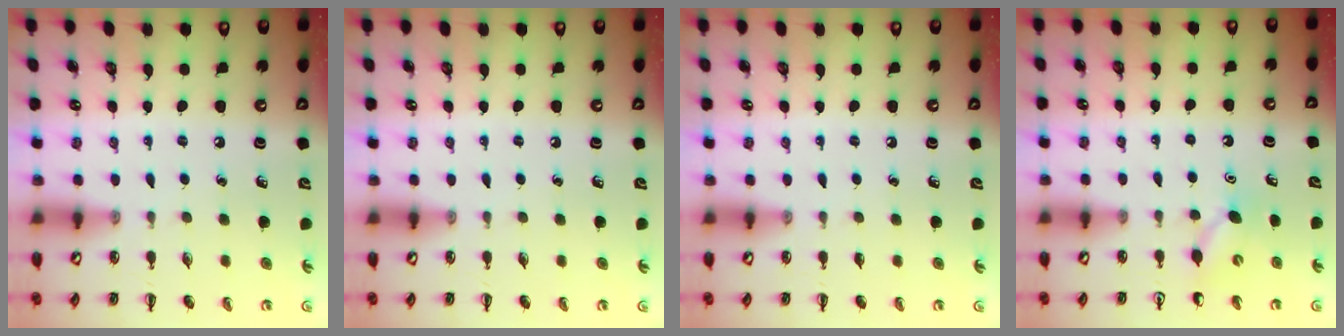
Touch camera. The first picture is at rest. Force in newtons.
{"total": 0.0}
{"total": 0.0}
{"total": 4.5, "press": 4.4, "slide": 0.8}